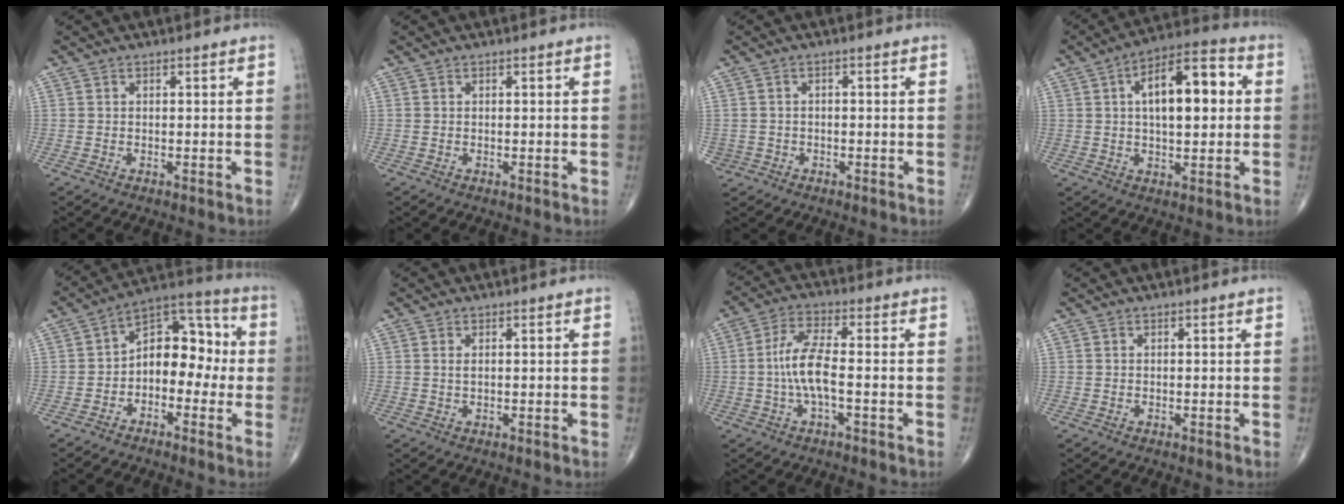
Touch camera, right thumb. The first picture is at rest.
{"total": 0.0}
{"total": 2.3, "force": [-0.8, 2.2, 0.1], "torque": [0.008, 0.012, -0.012]}
{"total": 14.8, "force": [2.5, 6.6, 13.0], "torque": [-0.184, 0.022, 0.034]}
{"total": 11.8, "force": [-1.4, 7.6, 8.9], "torque": [-0.095, 0.047, -0.040]}
{"total": 1.0, "force": [0.3, 0.4, 0.8], "torque": [-0.018, 0.001, 0.008]}
{"total": 7.7, "force": [-1.1, 2.3, 7.3], "torque": [-0.162, 0.020, -0.027]}
{"total": 0.0}